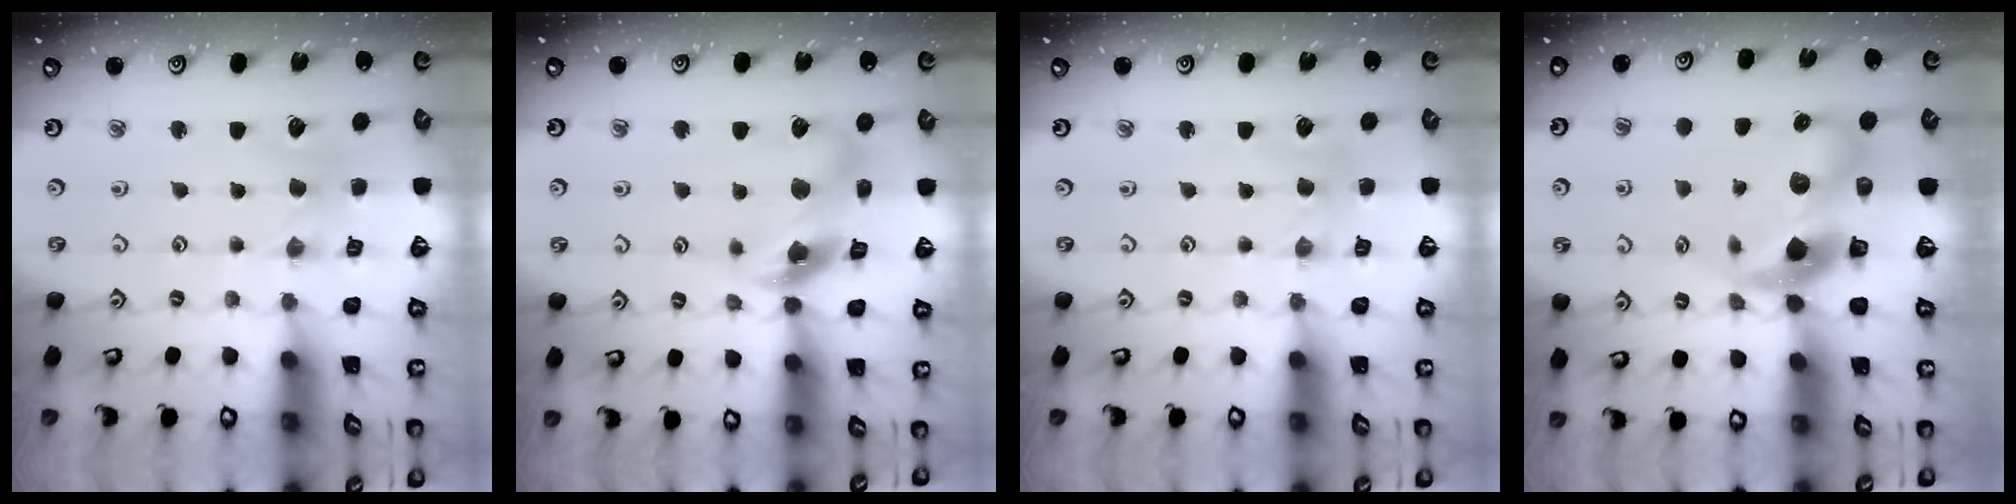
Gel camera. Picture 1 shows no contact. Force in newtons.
{"total": 12.0, "press": 11.9, "slide": 1.7}
{"total": 1.7, "press": 1.7, "slide": 0.3}
{"total": 12.5, "press": 12.4, "slide": 1.9}